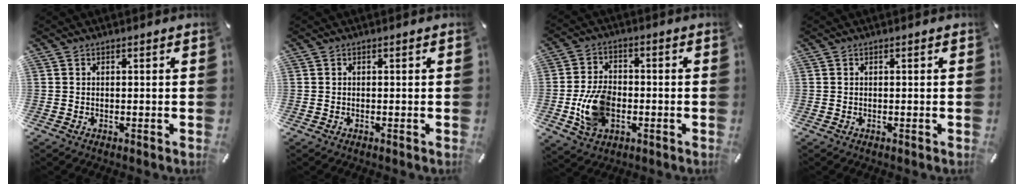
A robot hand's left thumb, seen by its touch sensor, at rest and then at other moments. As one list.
[{"total": 0.0}, {"total": 11.8, "force": [-2.7, 8.2, 8.0], "torque": [-0.165, 0.006, -0.044]}, {"total": 0.0}]